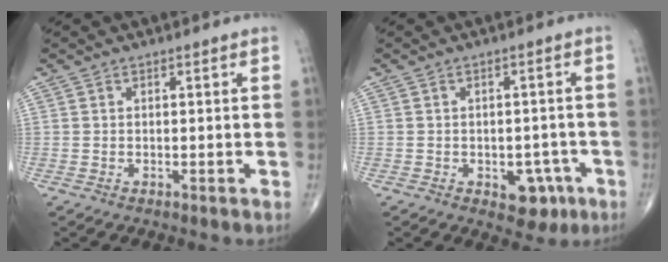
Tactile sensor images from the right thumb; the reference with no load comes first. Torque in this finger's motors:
{"motor_torque": [3.36, 1.54, 0.88, -1.02, 0.44]}